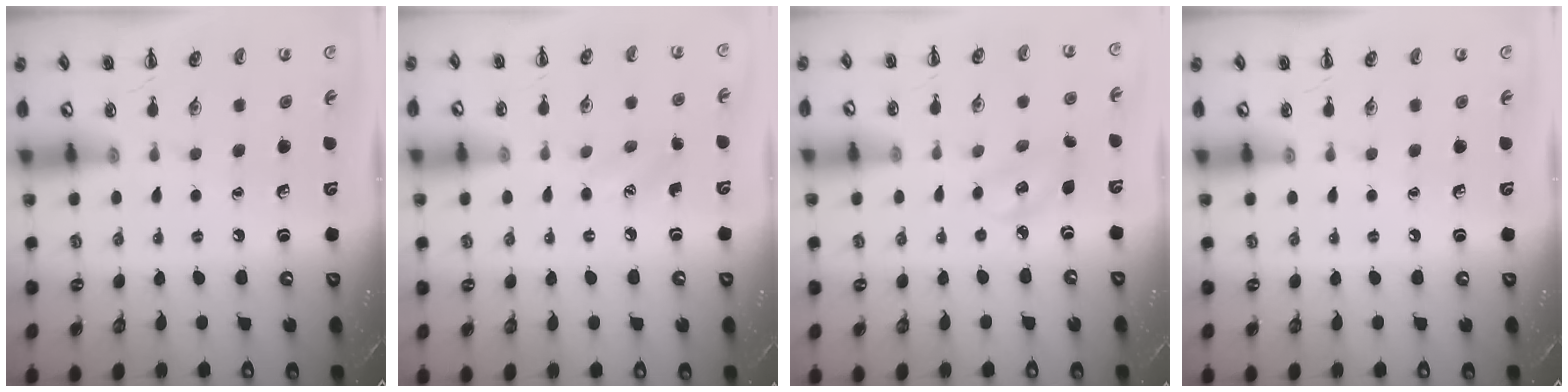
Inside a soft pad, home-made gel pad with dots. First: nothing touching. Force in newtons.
{"total": 6.3, "press": 6.1, "slide": 1.7}
{"total": 5.5, "press": 5.4, "slide": 1.0}
{"total": 0.0}